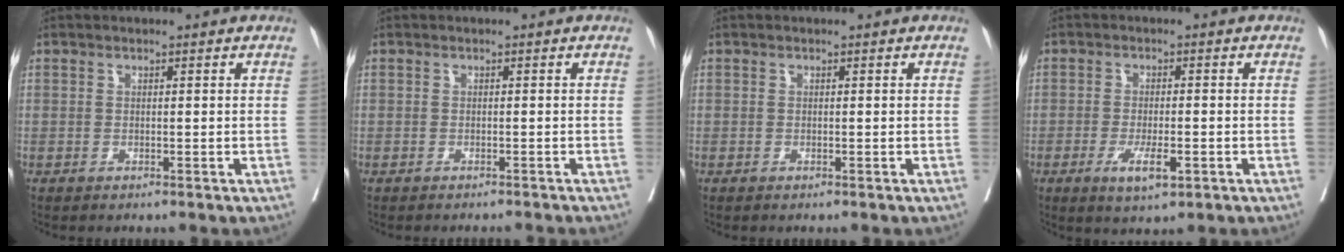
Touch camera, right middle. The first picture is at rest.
{"total": 3.3, "force": [-3.2, 0.2, 0.6], "torque": [-0.004, -0.007, -0.040]}
{"total": 0.0}
{"total": 4.8, "force": [-2.0, 1.1, 4.3], "torque": [-0.075, -0.005, -0.028]}